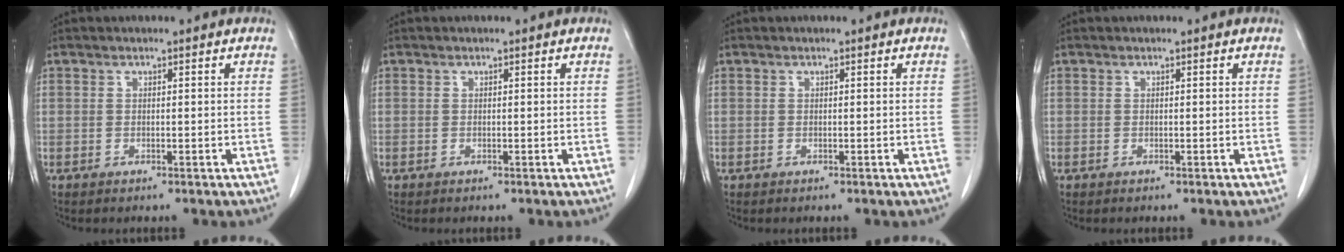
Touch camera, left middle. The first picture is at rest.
{"total": 0.0}
{"total": 0.0}
{"total": 0.0}